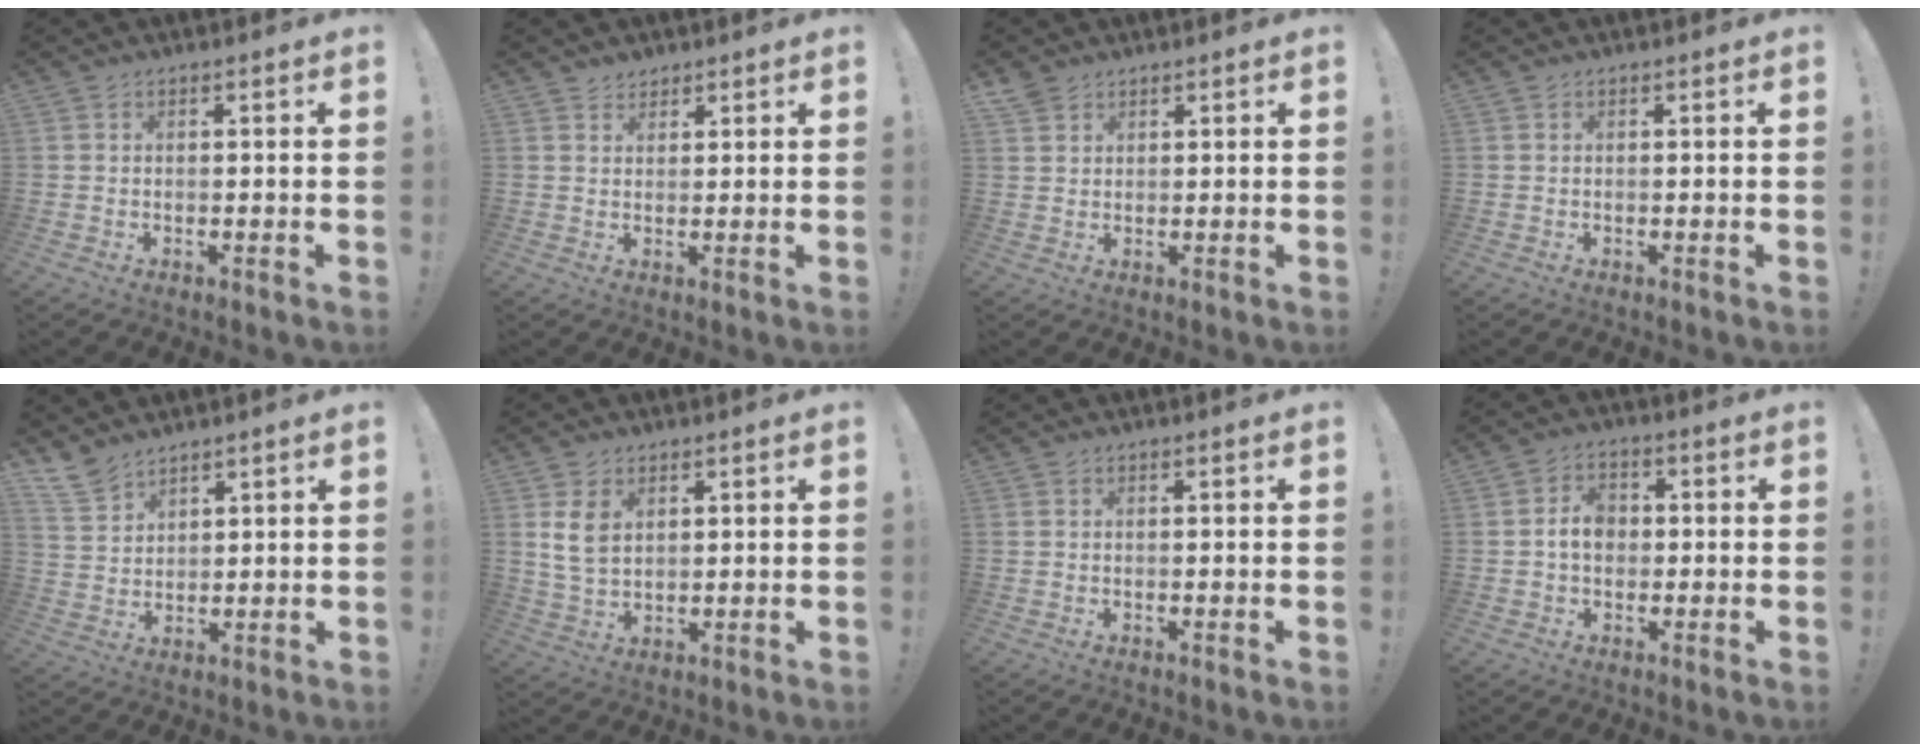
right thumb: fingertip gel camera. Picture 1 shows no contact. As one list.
[{"total": 2.4, "force": [2.1, 1.3, 0.0], "torque": [0.004, -0.013, 0.038]}, {"total": 2.8, "force": [2.3, 1.4, 0.9], "torque": [-0.020, -0.011, 0.044]}, {"total": 0.0}, {"total": 7.7, "force": [6.3, 3.9, 2.0], "torque": [-0.042, -0.042, 0.124]}, {"total": 7.2, "force": [2.8, 4.9, 4.5], "torque": [-0.077, -0.006, 0.054]}, {"total": 0.0}, {"total": 5.9, "force": [-0.2, 4.2, 4.1], "torque": [-0.066, 0.013, -0.003]}]